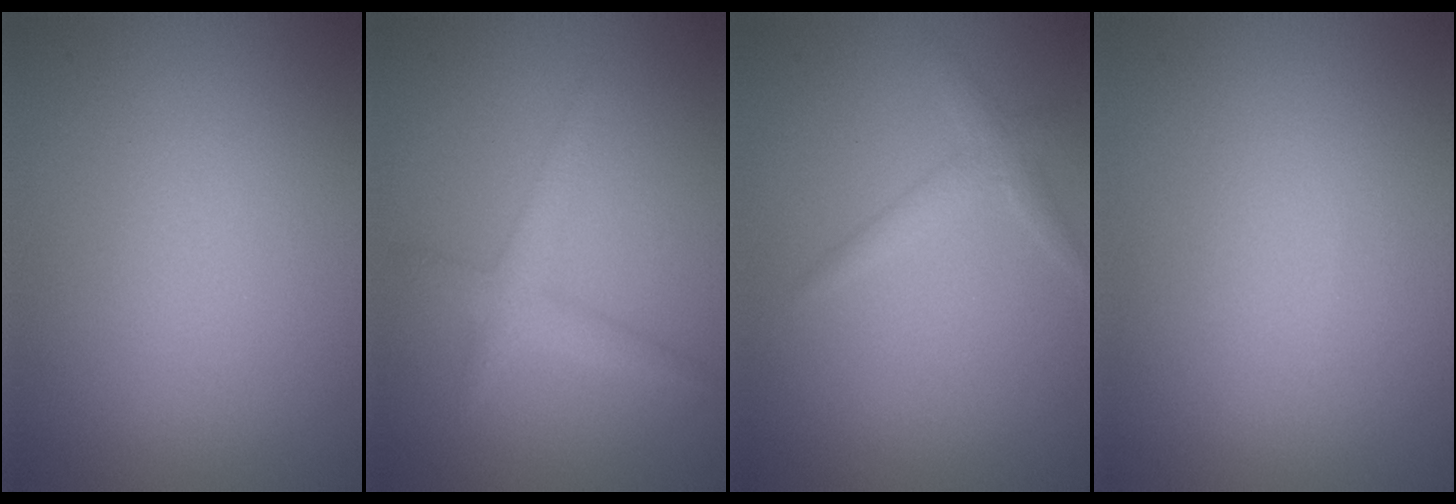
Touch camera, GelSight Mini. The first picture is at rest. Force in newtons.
{"total": 2.2, "press": 2.2, "slide": 0.2}
{"total": 1.6, "press": 1.6, "slide": 0.0}
{"total": 0.0}